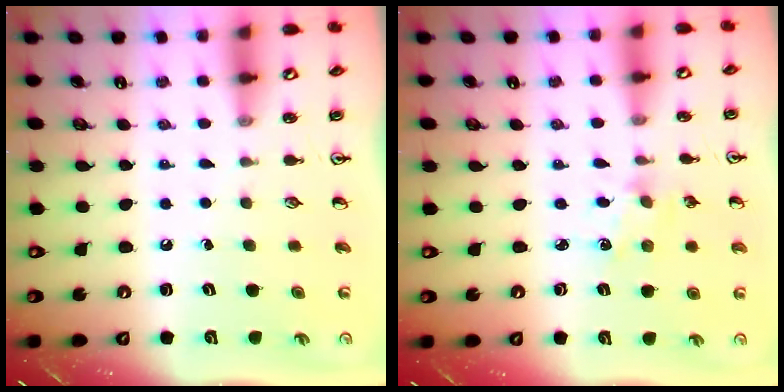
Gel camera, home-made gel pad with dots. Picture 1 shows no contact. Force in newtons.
{"total": 1.8, "press": 1.7, "slide": 0.4}